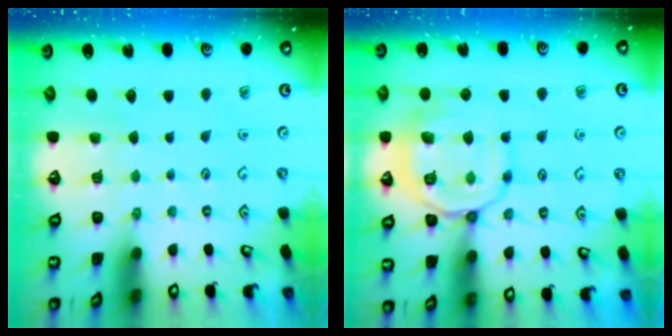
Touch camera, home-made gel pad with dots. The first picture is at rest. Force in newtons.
{"total": 13.4, "press": 13.4, "slide": 1.2}